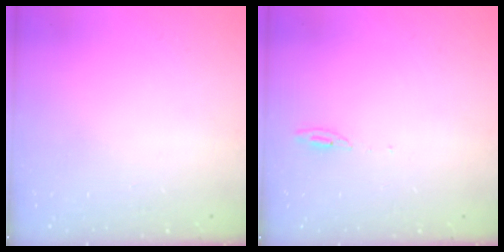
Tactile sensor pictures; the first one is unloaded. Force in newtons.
{"total": 3.5, "press": 3.5, "slide": 0.2}